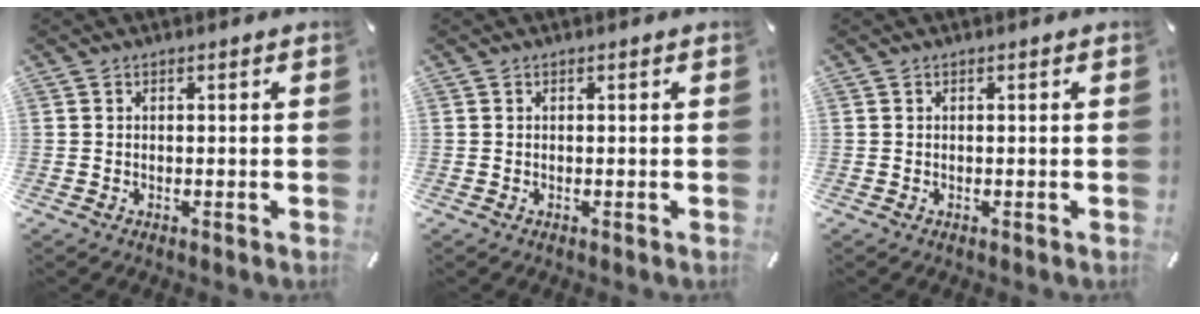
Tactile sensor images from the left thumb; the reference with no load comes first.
{"total": 0.0}
{"total": 0.0}